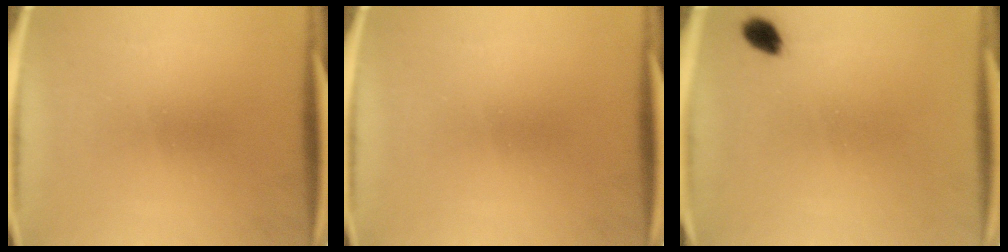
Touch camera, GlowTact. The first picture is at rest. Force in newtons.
{"total": 0.0}
{"total": 2.6}